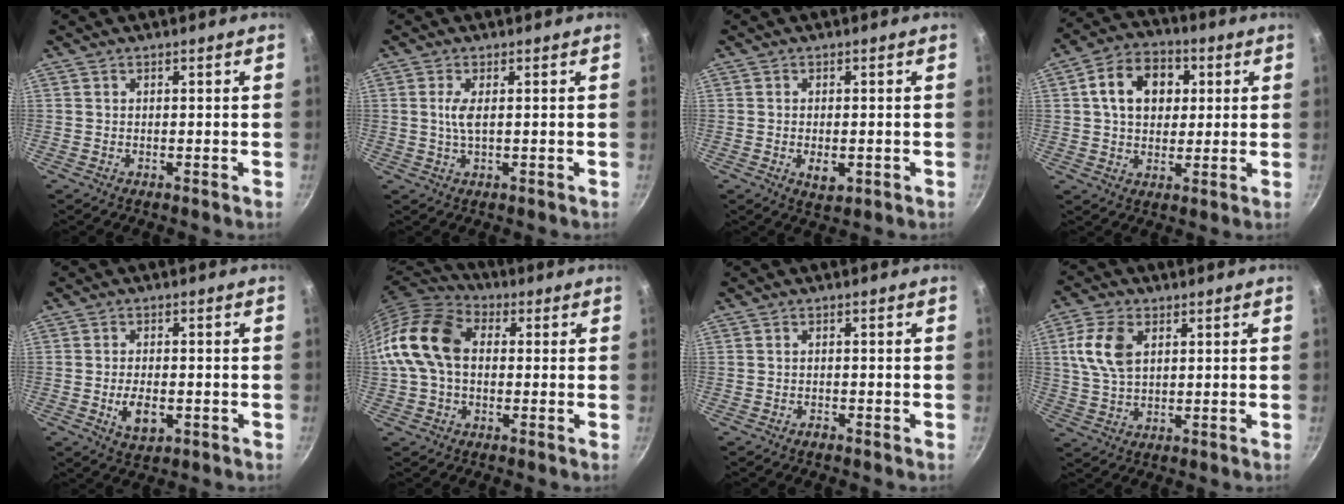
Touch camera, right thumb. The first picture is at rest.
{"total": 2.9, "force": [0.3, 0.7, 2.8], "torque": [-0.066, 0.000, 0.006]}
{"total": 3.7, "force": [-0.9, 1.9, 3.0], "torque": [-0.046, -0.004, -0.009]}
{"total": 11.9, "force": [2.7, 8.9, 7.5], "torque": [-0.096, 0.014, 0.033]}
{"total": 5.8, "force": [-1.5, 3.1, 4.6], "torque": [-0.076, 0.001, -0.021]}
{"total": 14.7, "force": [0.8, 10.3, 10.4], "torque": [-0.179, 0.031, -0.003]}
{"total": 1.0, "force": [-0.8, 0.4, 0.4], "torque": [-0.008, 0.009, -0.014]}
{"total": 9.0, "force": [2.5, 5.5, 6.6], "torque": [-0.127, 0.001, 0.046]}